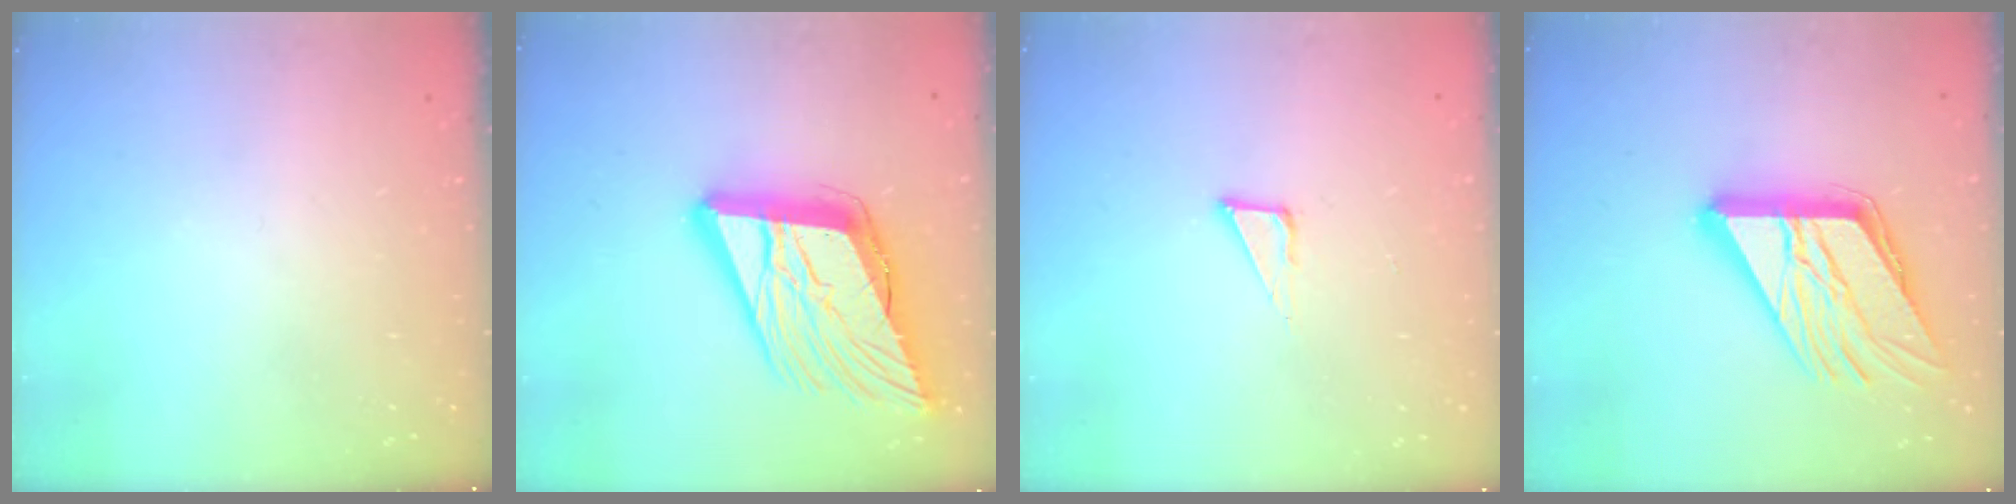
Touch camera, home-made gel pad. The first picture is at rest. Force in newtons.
{"total": 23.3, "press": 22.8, "slide": 5.1}
{"total": 4.8, "press": 4.8, "slide": 0.4}
{"total": 21.5, "press": 21.3, "slide": 2.9}